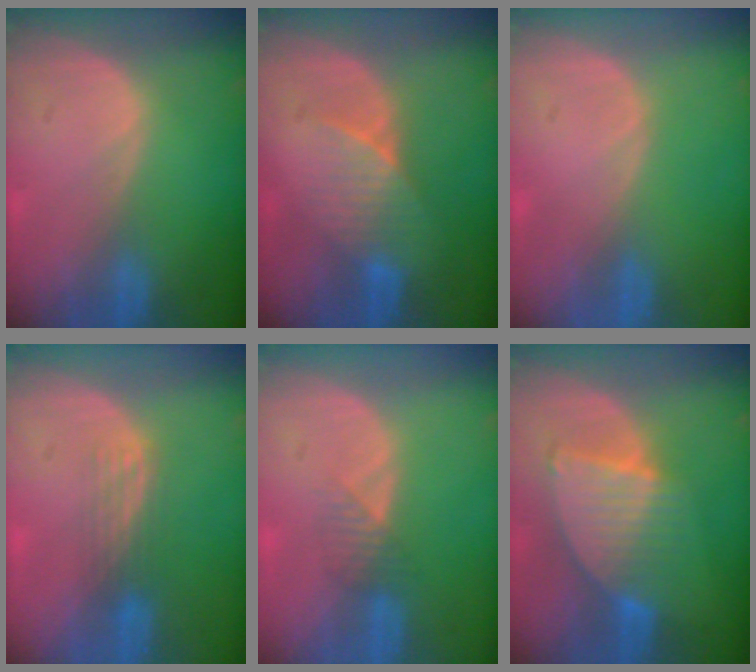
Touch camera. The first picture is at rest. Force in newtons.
{"total": 4.9, "press": 4.7, "slide": 1.3}
{"total": 0.0}
{"total": 3.1, "press": 2.8, "slide": 1.4}
{"total": 2.3, "press": 2.1, "slide": 1.0}
{"total": 7.3, "press": 6.8, "slide": 2.8}